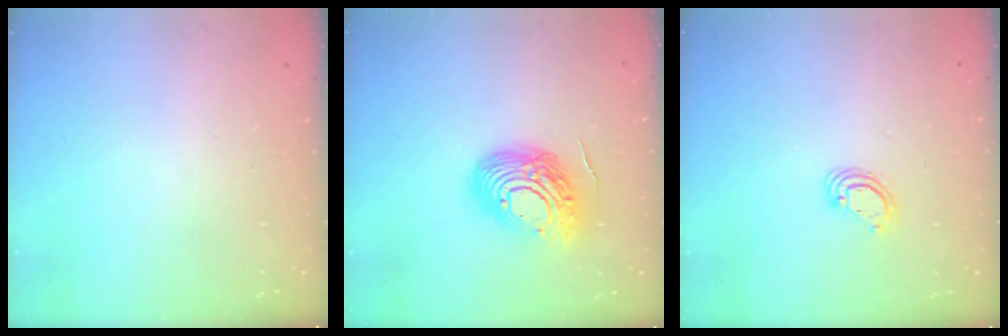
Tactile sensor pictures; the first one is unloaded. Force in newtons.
{"total": 15.0, "press": 14.9, "slide": 1.5}
{"total": 3.9, "press": 3.9, "slide": 0.1}